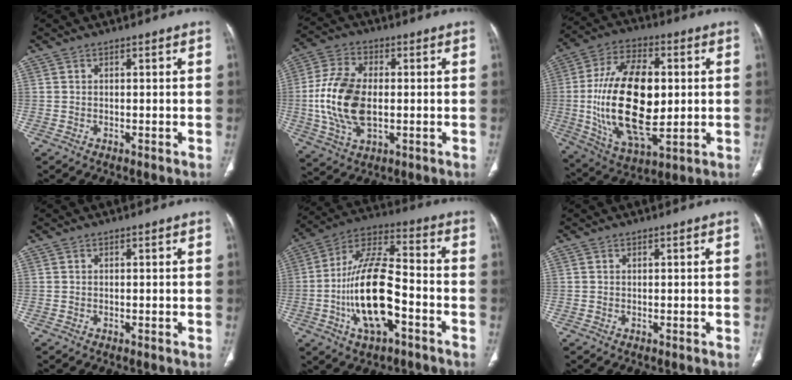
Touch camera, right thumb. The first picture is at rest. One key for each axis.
{"total": 14.9, "fx": -0.8, "fy": 8.8, "fz": 12.0, "tx": -0.246, "ty": 0.006, "tz": -0.012}
{"total": 23.6, "fx": 0.2, "fy": 12.2, "fz": 20.2, "tx": -0.369, "ty": -0.005, "tz": 0.012}
{"total": 0.0}
{"total": 18.2, "fx": -5.2, "fy": 7.9, "fz": 15.6, "tx": -0.284, "ty": 0.042, "tz": -0.092}
{"total": 0.0}